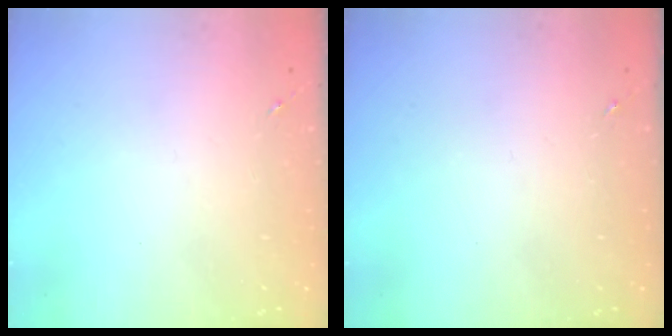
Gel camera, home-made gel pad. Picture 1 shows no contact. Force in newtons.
{"total": 0.0}